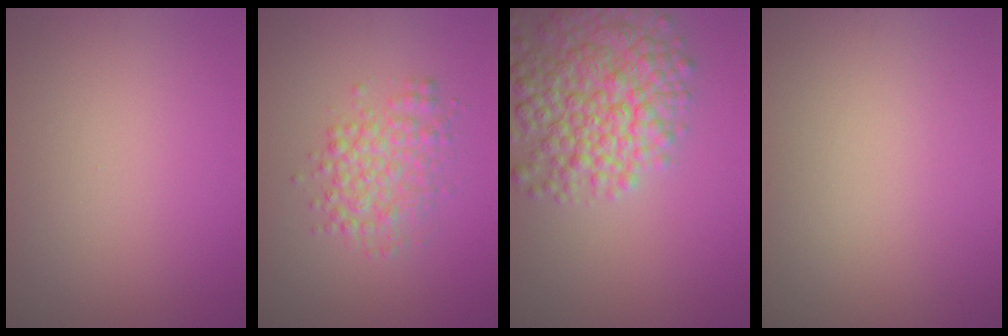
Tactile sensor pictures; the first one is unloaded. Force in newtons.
{"total": 3.5, "press": 3.5, "slide": 0.0}
{"total": 7.7, "press": 7.7, "slide": 0.4}
{"total": 0.0}